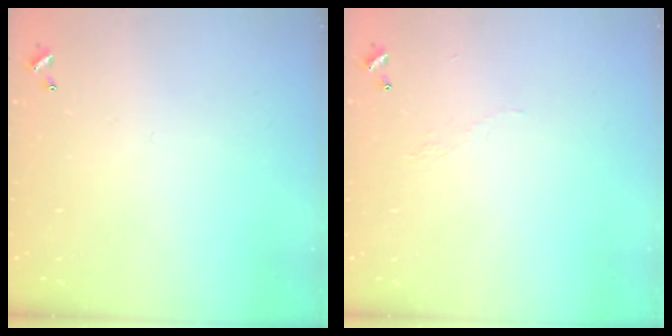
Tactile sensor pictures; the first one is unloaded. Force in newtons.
{"total": 2.9, "press": 2.9, "slide": 0.5}